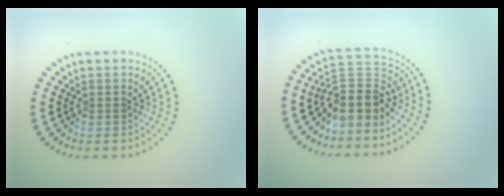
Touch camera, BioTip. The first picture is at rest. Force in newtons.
{"total": 4.3, "press": 3.4, "slide": 2.6}